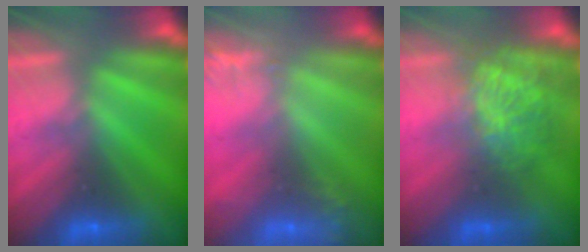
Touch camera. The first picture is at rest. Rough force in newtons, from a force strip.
{"total": 2.5}
{"total": 3.6}